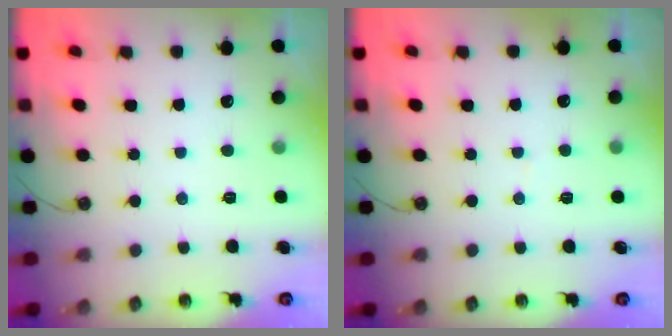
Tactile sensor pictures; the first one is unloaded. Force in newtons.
{"total": 1.9, "press": 1.9, "slide": 0.2}